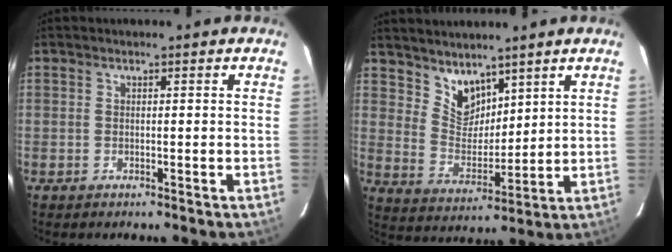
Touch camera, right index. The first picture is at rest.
{"total": 7.6, "force": [6.0, 4.1, 2.5], "torque": [-0.035, -0.001, 0.123]}